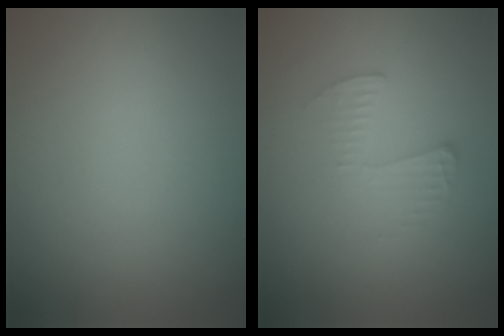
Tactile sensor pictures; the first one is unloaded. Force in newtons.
{"total": 1.6, "press": 1.6, "slide": 0.1}